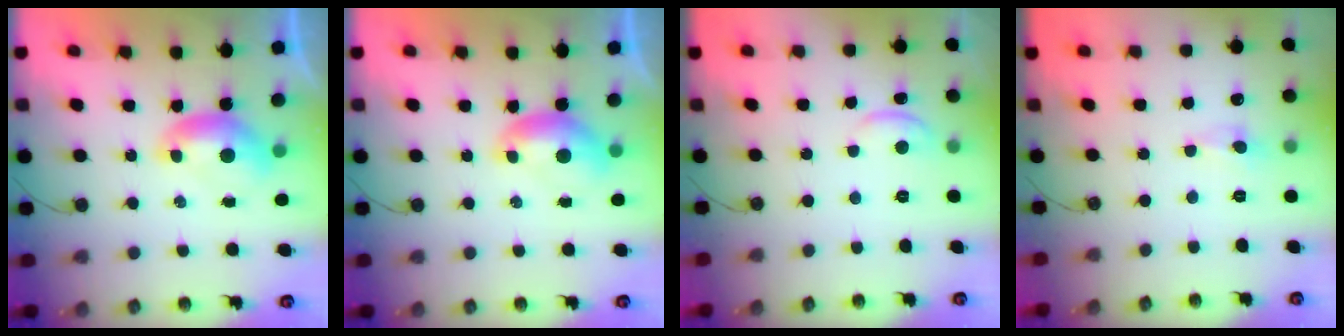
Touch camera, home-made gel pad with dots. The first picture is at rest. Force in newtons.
{"total": 0.0}
{"total": 0.5, "press": 0.1, "slide": 0.5}
{"total": 0.7, "press": 0.7, "slide": 0.3}